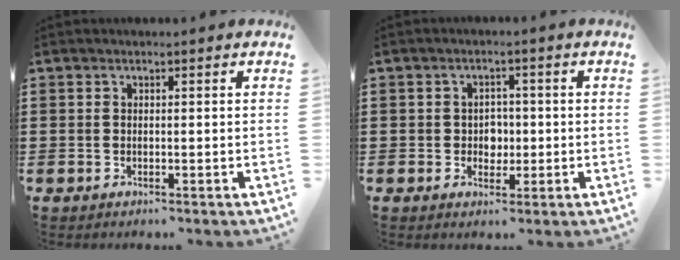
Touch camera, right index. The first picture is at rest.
{"total": 2.7, "force": [-0.2, 2.3, 1.3], "torque": [-0.024, 0.003, -0.010]}